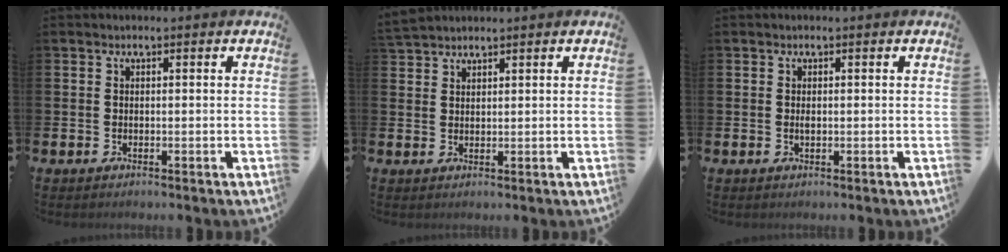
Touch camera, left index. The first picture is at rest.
{"total": 2.3, "force": [2.3, 0.3, -0.2], "torque": [0.006, -0.009, 0.043]}
{"total": 0.6, "force": [0.1, 0.2, 0.6], "torque": [-0.005, -0.004, 0.001]}